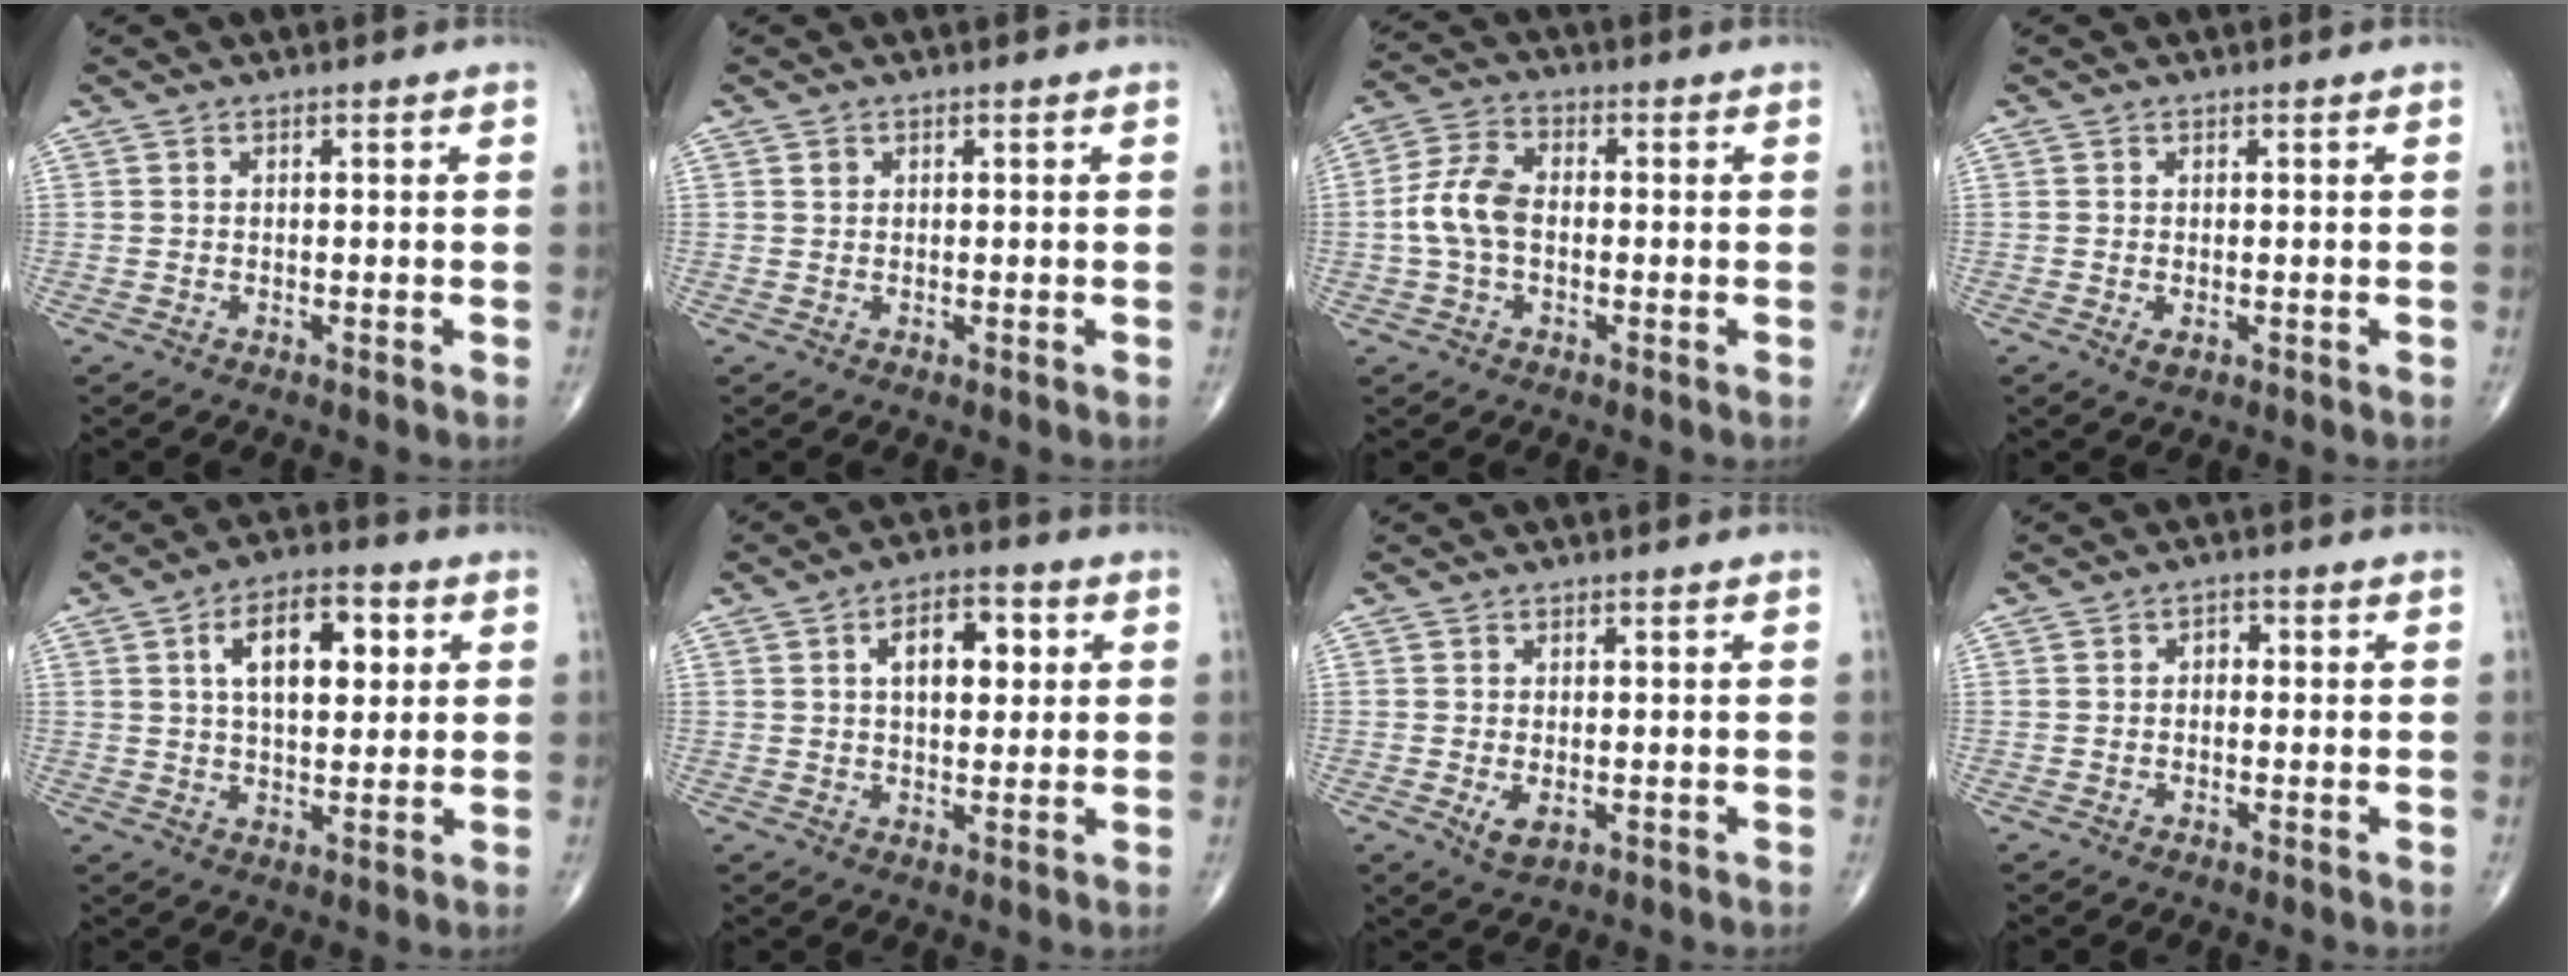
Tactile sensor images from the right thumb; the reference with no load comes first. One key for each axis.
{"total": 0.7, "fx": 0.3, "fy": 0.6, "fz": 0.2, "tx": 0.001, "ty": -0.001, "tz": 0.006}
{"total": 8.0, "fx": -0.7, "fy": 5.0, "fz": 6.2, "tx": -0.132, "ty": 0.023, "tz": -0.020}
{"total": 1.2, "fx": -0.3, "fy": 0.6, "fz": 1.0, "tx": -0.017, "ty": -0.004, "tz": -0.003}
{"total": 11.5, "fx": 3.2, "fy": 5.9, "fz": 9.4, "tx": -0.126, "ty": 0.003, "tz": 0.048}
{"total": 8.7, "fx": 2.2, "fy": 4.7, "fz": 6.9, "tx": -0.079, "ty": 0.005, "tz": 0.031}
{"total": 2.9, "fx": -0.6, "fy": 1.6, "fz": 2.4, "tx": -0.040, "ty": -0.006, "tz": -0.005}
{"total": 1.5, "fx": -0.2, "fy": 1.2, "fz": 1.0, "tx": -0.004, "ty": 0.007, "tz": -0.009}